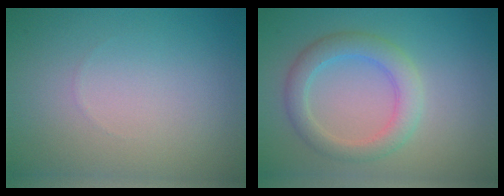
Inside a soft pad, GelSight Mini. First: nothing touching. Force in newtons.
{"total": 3.5, "press": 3.5, "slide": 0.2}